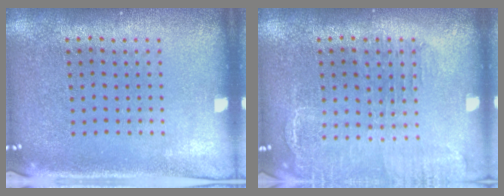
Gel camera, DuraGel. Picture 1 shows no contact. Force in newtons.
{"total": 1.6, "press": 1.5, "slide": 0.5}